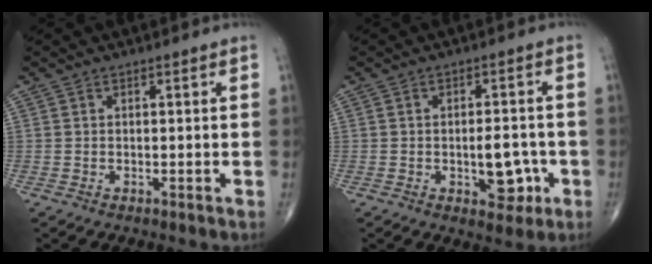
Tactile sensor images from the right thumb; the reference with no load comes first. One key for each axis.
{"total": 6.2, "fx": -1.5, "fy": 3.0, "fz": 5.3, "tx": -0.058, "ty": 0.004, "tz": -0.013}